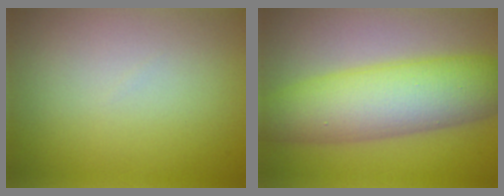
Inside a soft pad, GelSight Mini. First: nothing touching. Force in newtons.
{"total": 9.3, "press": 9.3, "slide": 0.1}